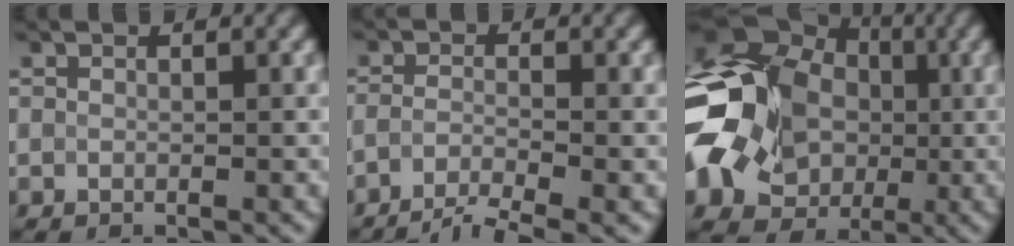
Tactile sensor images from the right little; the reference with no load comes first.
{"total": 4.3, "force": [-3.7, 0.4, 2.1], "torque": [-0.038, -0.003, -0.071]}
{"total": 14.5, "force": [-1.9, 12.6, 6.8], "torque": [-0.144, -0.003, -0.058]}